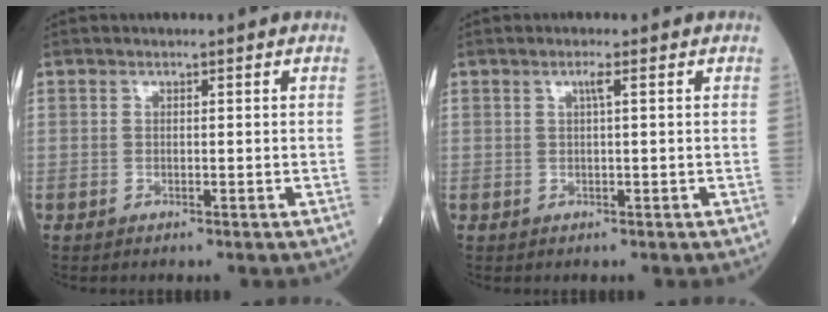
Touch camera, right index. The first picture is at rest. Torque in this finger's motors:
{"motor_torque": [0.16, 0.04, 0.07, 0.04]}